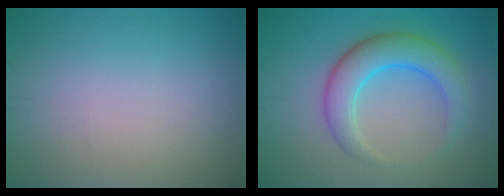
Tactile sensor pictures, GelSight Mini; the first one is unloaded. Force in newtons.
{"total": 5.4, "press": 5.4, "slide": 0.1}